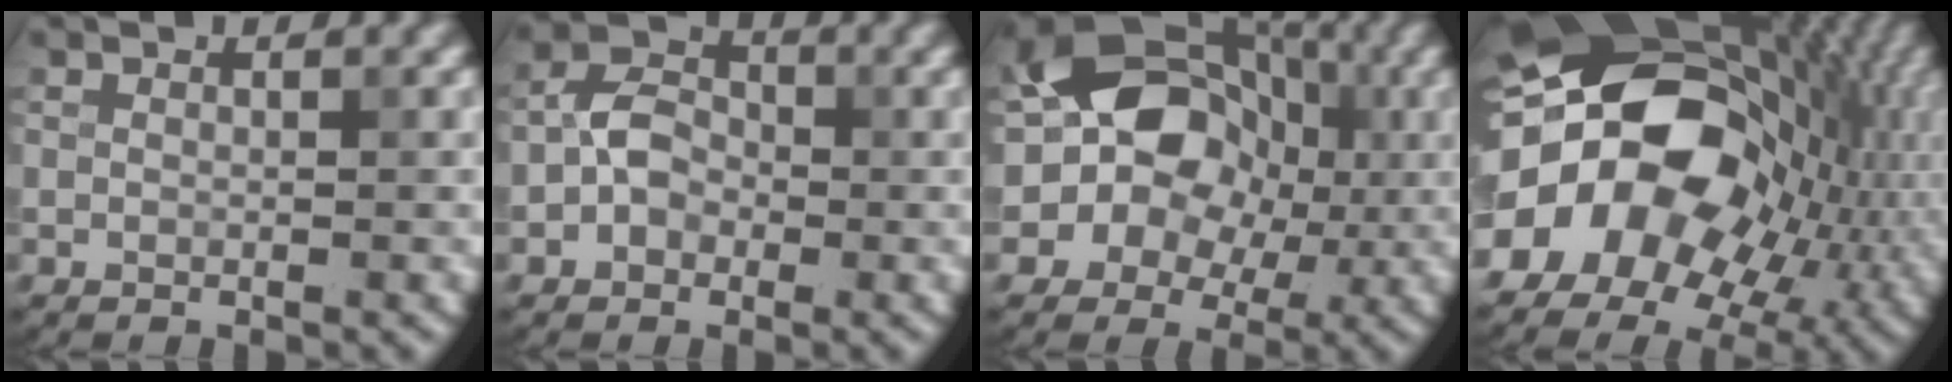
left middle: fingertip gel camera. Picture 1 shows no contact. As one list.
[{"total": 3.1, "force": [-0.9, 2.5, 1.7], "torque": [-0.028, 0.008, -0.023]}, {"total": 10.5, "force": [1.0, 8.7, 5.8], "torque": [-0.070, 0.018, -0.013]}, {"total": 20.5, "force": [-0.1, 15.2, 13.7], "torque": [-0.233, 0.000, -0.008]}]